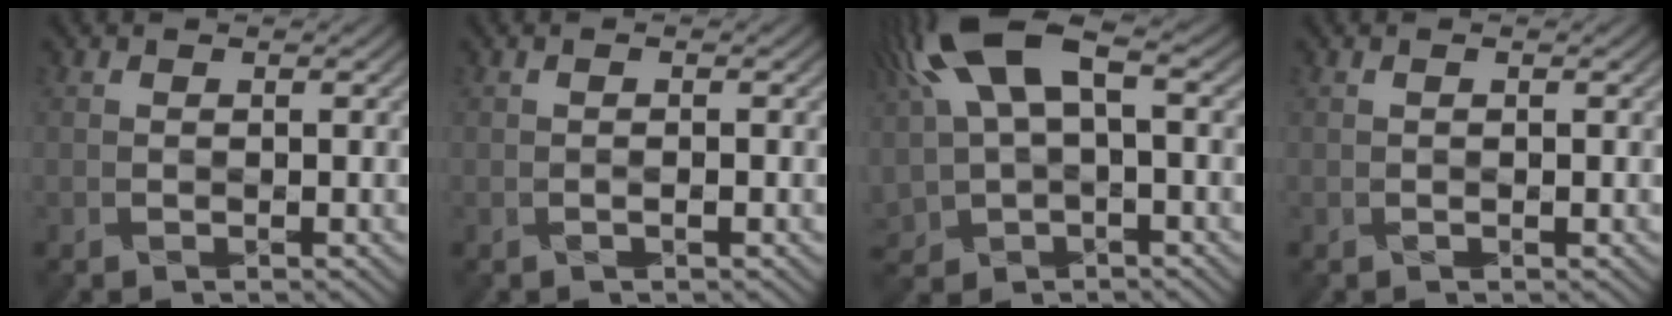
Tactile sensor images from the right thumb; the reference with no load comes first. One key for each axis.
{"total": 0.5, "fx": -0.1, "fy": 0.0, "fz": 0.5, "tx": -0.012, "ty": -0.001, "tz": -0.002}
{"total": 13.1, "fx": 3.9, "fy": 6.4, "fz": 10.7, "tx": -0.271, "ty": 0.007, "tz": 0.083}
{"total": 0.0}